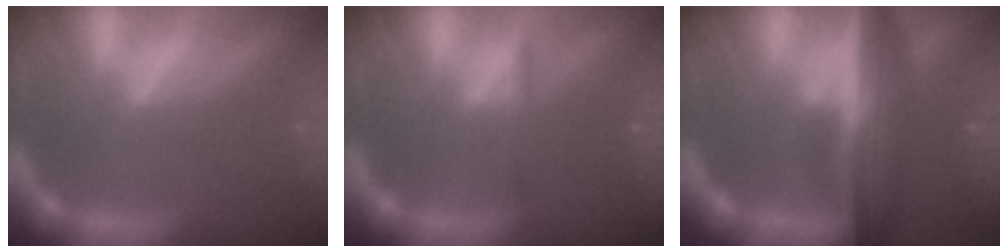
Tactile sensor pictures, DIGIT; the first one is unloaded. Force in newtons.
{"total": 1.4}
{"total": 9.5}